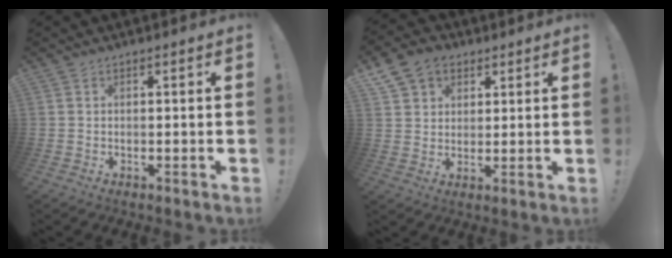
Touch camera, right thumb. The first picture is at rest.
{"total": 9.8, "force": [5.3, 7.6, 3.4], "torque": [-0.049, -0.025, 0.105]}